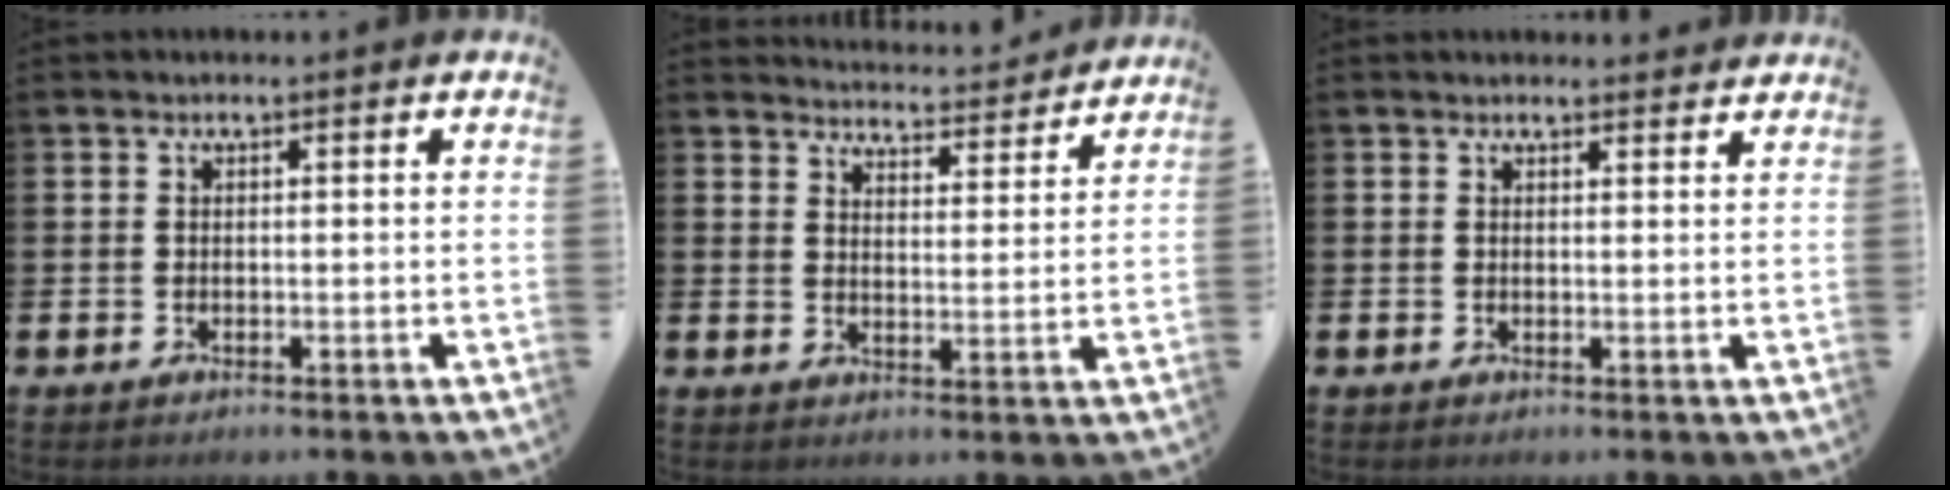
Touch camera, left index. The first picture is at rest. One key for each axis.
{"total": 4.3, "fx": 4.3, "fy": 0.2, "fz": -0.1, "tx": -0.013, "ty": -0.039, "tz": 0.073}
{"total": 1.5, "fx": 1.4, "fy": 0.3, "fz": 0.0, "tx": 0.007, "ty": -0.006, "tz": 0.025}